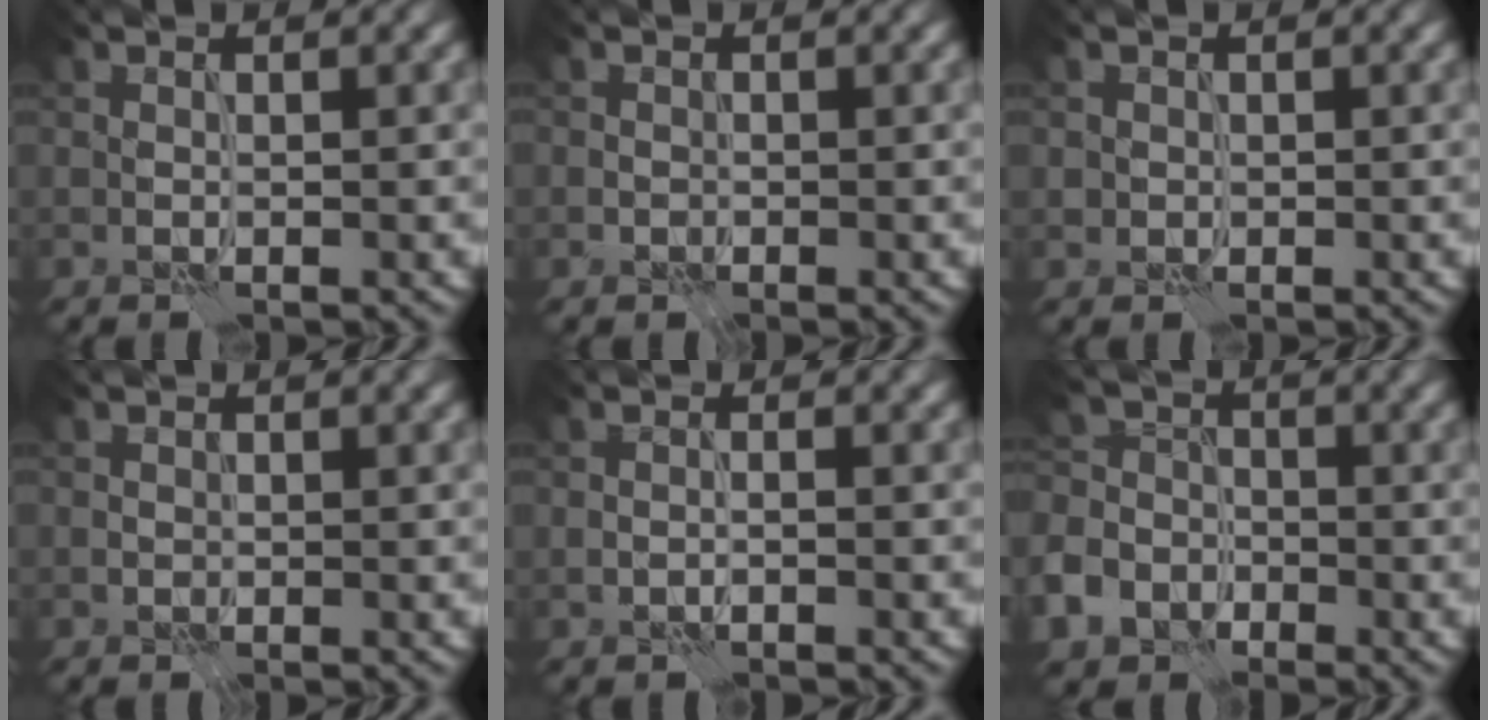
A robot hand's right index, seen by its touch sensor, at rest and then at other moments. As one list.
[{"total": 0.8, "force": [-0.1, 0.8, 0.1], "torque": [0.000, -0.003, -0.001]}, {"total": 0.7, "force": [0.2, 0.7, 0.0], "torque": [0.002, -0.002, 0.006]}, {"total": 0.6, "force": [0.1, 0.6, 0.1], "torque": [-0.003, -0.001, 0.005]}, {"total": 0.8, "force": [-0.5, -0.5, -0.2], "torque": [0.000, -0.004, -0.011]}, {"total": 6.6, "force": [-4.7, 4.4, 1.5], "torque": [-0.024, -0.016, -0.091]}]